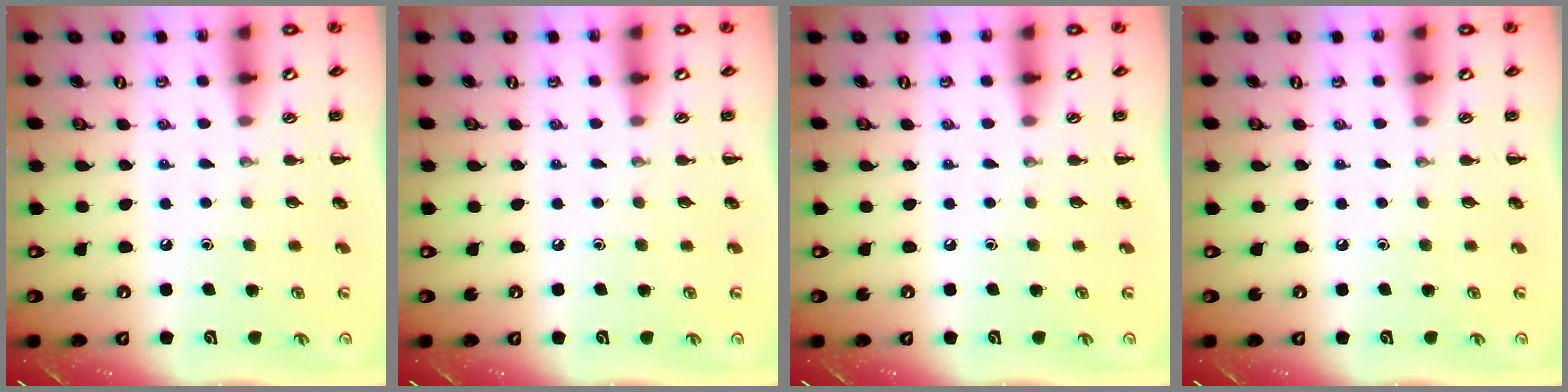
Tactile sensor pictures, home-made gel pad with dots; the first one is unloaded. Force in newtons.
{"total": 0.0}
{"total": 0.0}
{"total": 0.0}